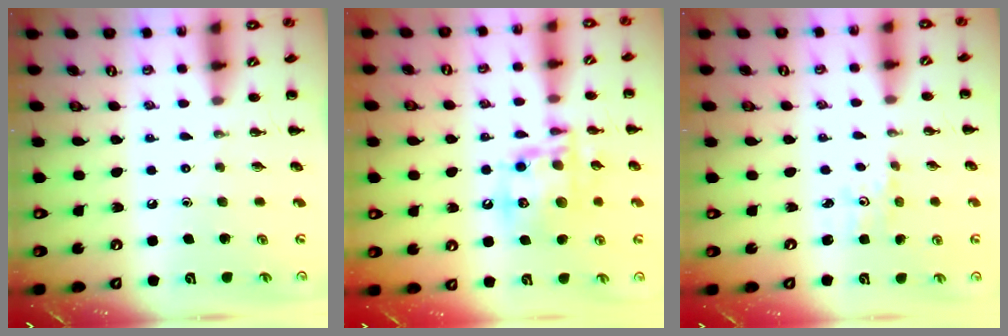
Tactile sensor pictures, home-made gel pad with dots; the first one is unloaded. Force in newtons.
{"total": 13.7, "press": 13.5, "slide": 2.3}
{"total": 0.9, "press": 0.8, "slide": 0.4}